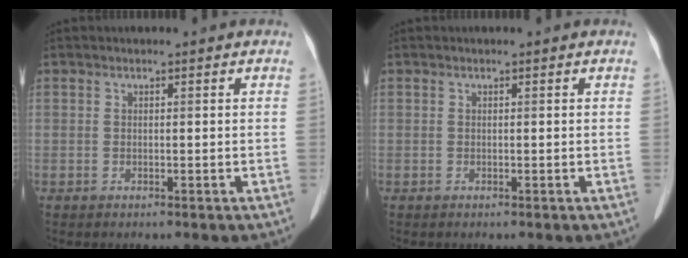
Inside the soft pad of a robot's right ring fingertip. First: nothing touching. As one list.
[{"total": 0.0}]